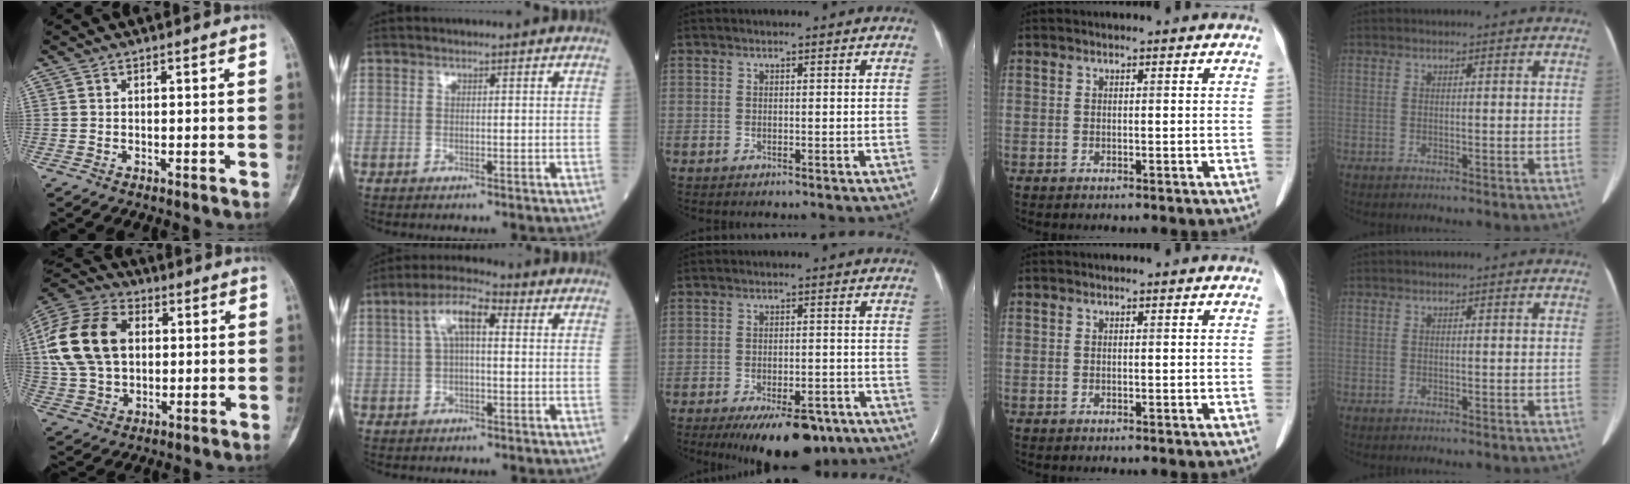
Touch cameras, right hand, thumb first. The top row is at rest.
{"thumb": {"total": 18.6, "force": [3.1, 12.9, 13.1], "torque": [-0.249, 0.016, 0.057]}, "index": {"total": 6.8, "force": [1.6, 2.3, 6.2], "torque": [-0.122, 0.030, 0.026]}, "middle": {"total": 11.6, "force": [-8.2, 4.2, 6.9], "torque": [-0.094, -0.004, -0.121]}}